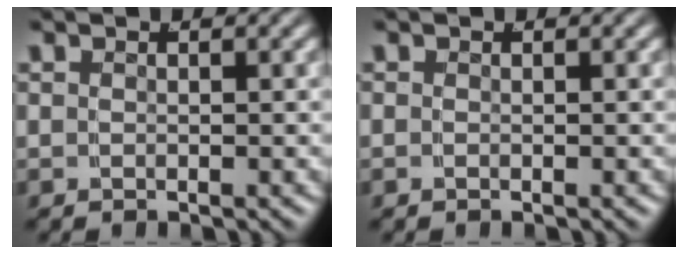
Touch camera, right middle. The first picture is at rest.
{"total": 0.0}